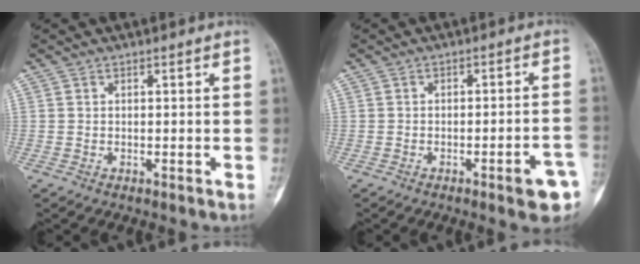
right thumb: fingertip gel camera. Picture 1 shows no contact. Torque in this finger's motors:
{"motor_torque": [1.35, 0.60, 0.45, -0.57, 0.09]}